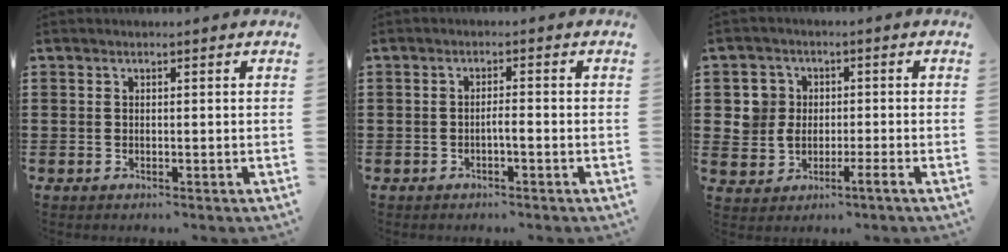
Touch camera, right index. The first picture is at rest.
{"total": 1.6, "force": [-0.9, 0.1, 1.3], "torque": [-0.025, 0.000, -0.016]}
{"total": 3.7, "force": [-0.7, 3.2, 1.7], "torque": [-0.047, 0.013, -0.016]}